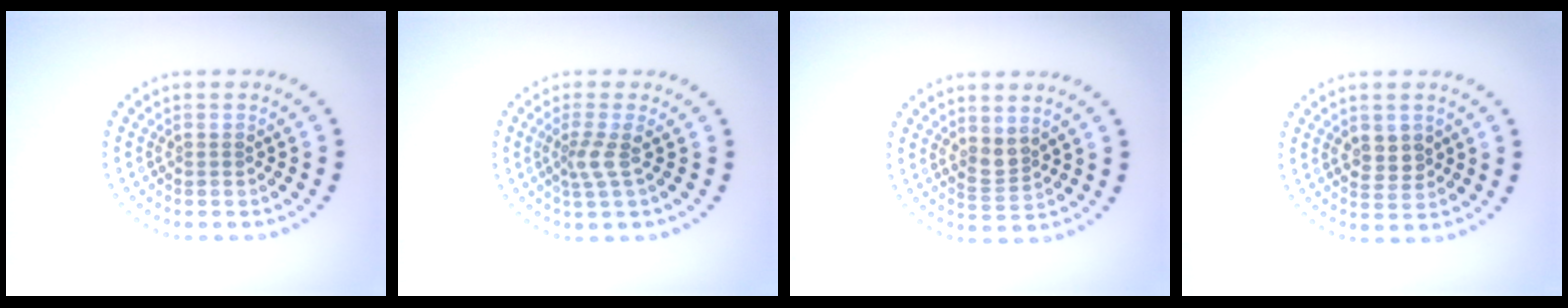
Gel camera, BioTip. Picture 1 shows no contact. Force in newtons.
{"total": 2.0, "press": 1.3, "slide": 1.5}
{"total": 1.8, "press": 1.5, "slide": 1.0}
{"total": 2.3, "press": 2.2, "slide": 0.6}